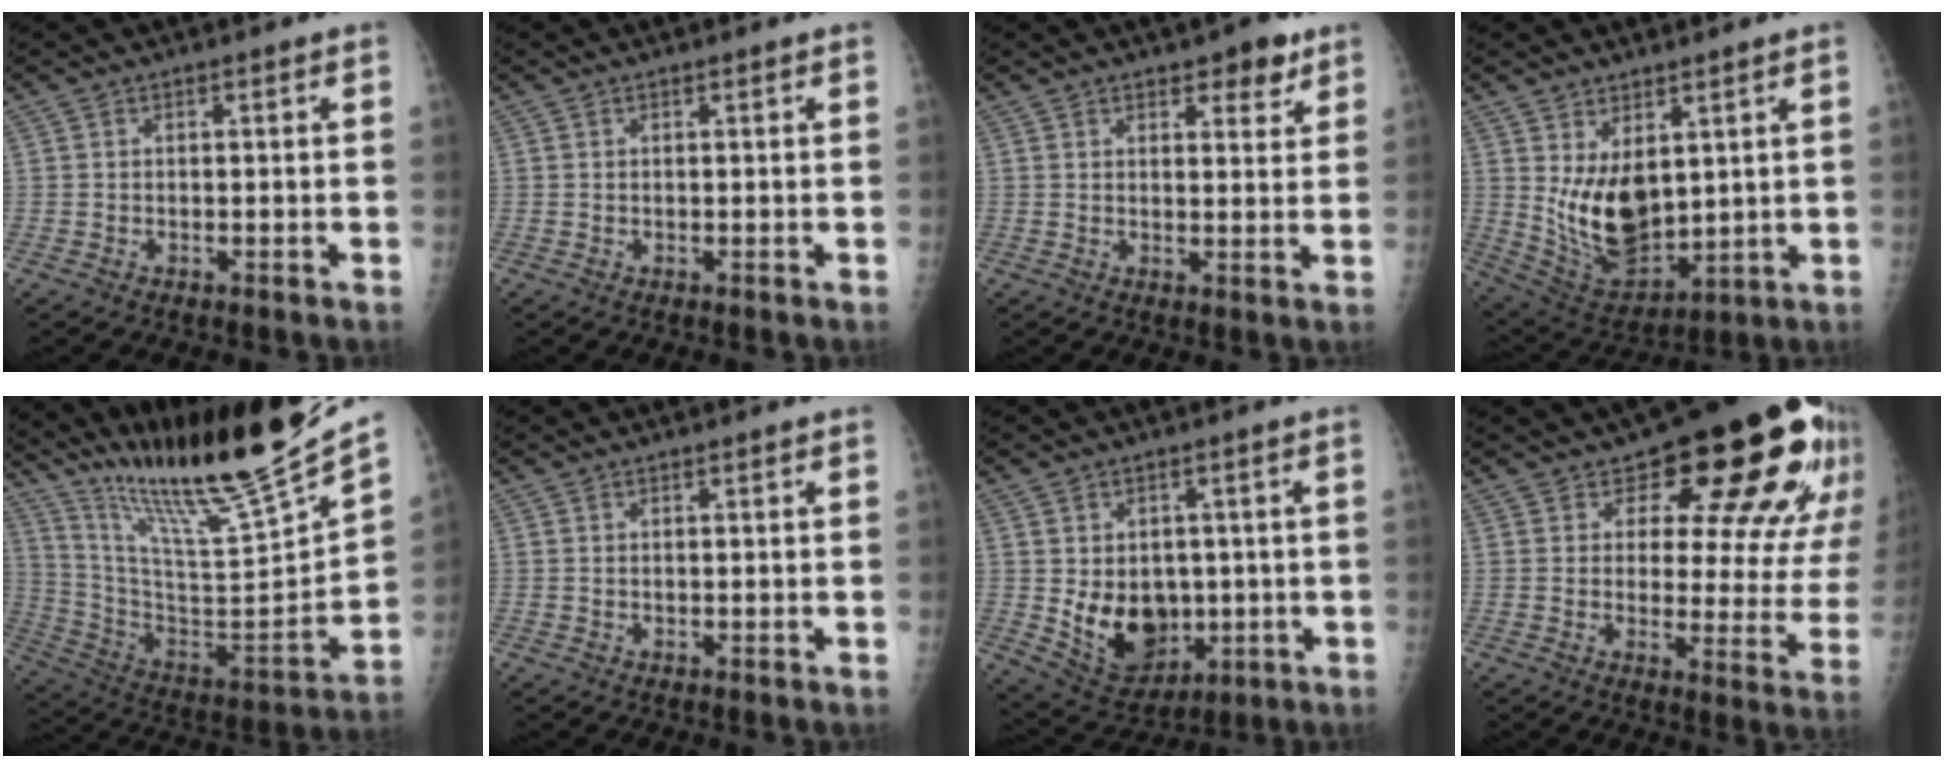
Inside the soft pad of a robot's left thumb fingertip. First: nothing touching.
{"total": 0.0}
{"total": 5.2, "force": [3.4, 2.4, 3.1], "torque": [-0.019, -0.018, 0.045]}
{"total": 12.4, "force": [2.9, 7.1, 9.7], "torque": [-0.141, -0.035, 0.079]}
{"total": 27.4, "force": [23.0, 0.8, 14.9], "torque": [-0.232, -0.137, 0.383]}
{"total": 0.0}
{"total": 11.5, "force": [-0.7, 8.7, 7.4], "torque": [-0.081, -0.010, 0.016]}
{"total": 20.6, "force": [12.9, 9.9, 12.6], "torque": [-0.108, -0.068, 0.149]}